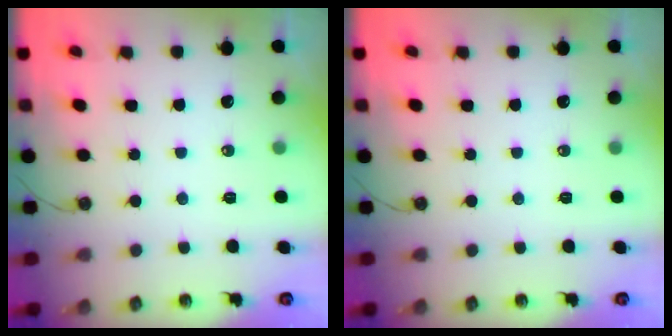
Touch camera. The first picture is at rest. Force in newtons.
{"total": 0.0}